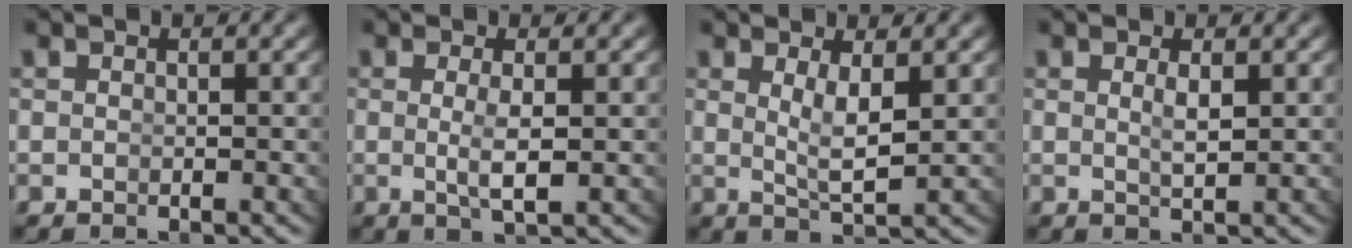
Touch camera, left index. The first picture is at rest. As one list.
[{"total": 2.5, "force": [-0.1, -0.3, 2.4], "torque": [-0.048, -0.016, 0.009]}, {"total": 2.8, "force": [0.7, -0.3, 2.7], "torque": [-0.052, -0.022, 0.027]}, {"total": 1.5, "force": [0.4, -0.5, 1.3], "torque": [-0.025, -0.014, 0.017]}]